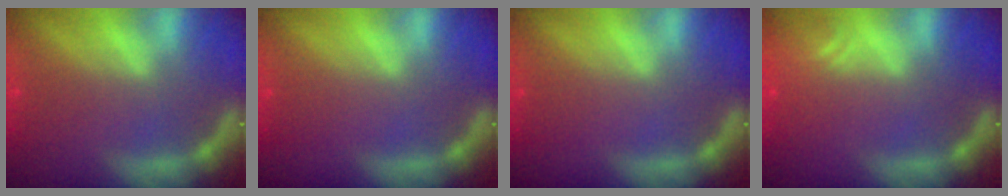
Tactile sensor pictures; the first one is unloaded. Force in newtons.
{"total": 0.0}
{"total": 0.0}
{"total": 2.4}